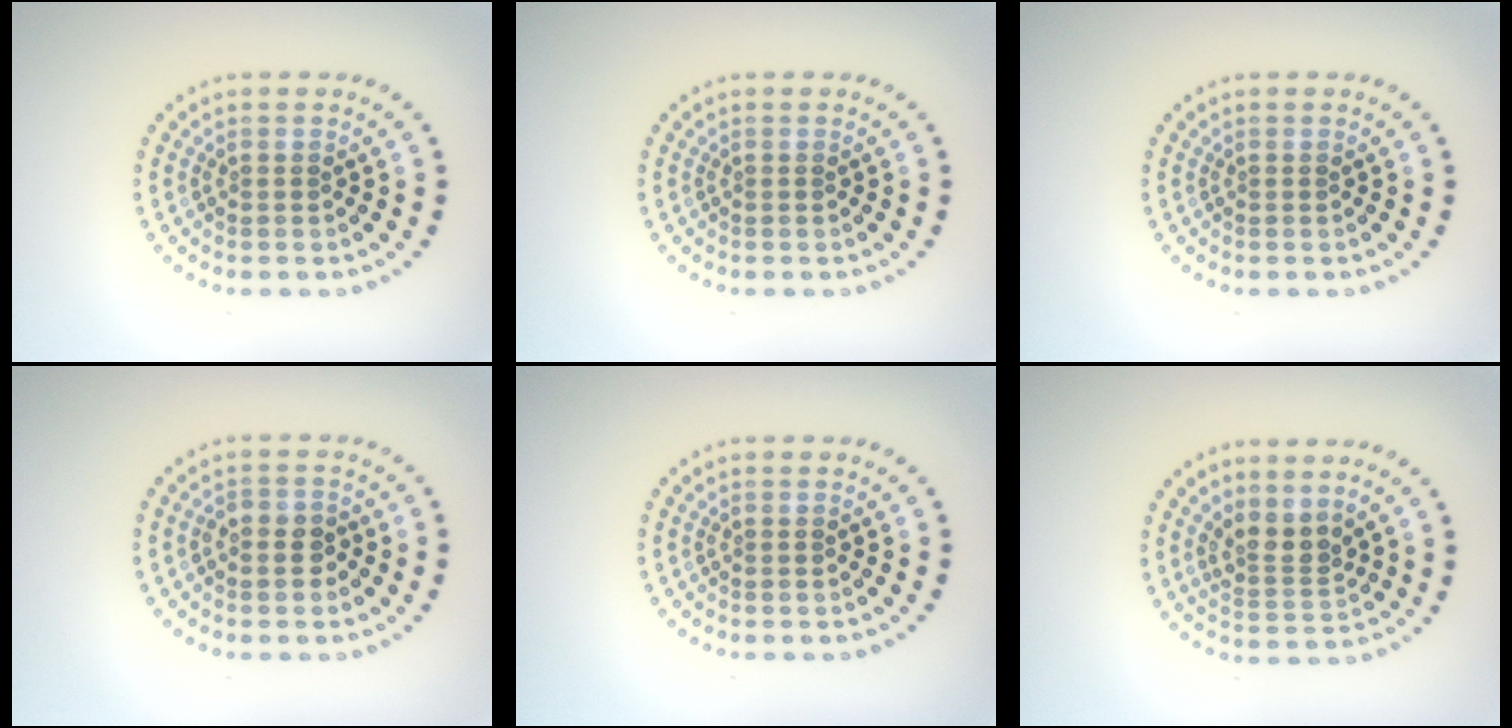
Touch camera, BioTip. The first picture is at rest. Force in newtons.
{"total": 0.0}
{"total": 0.0}
{"total": 1.9, "press": 1.9, "slide": 0.6}
{"total": 0.0}
{"total": 2.6, "press": 1.9, "slide": 1.8}